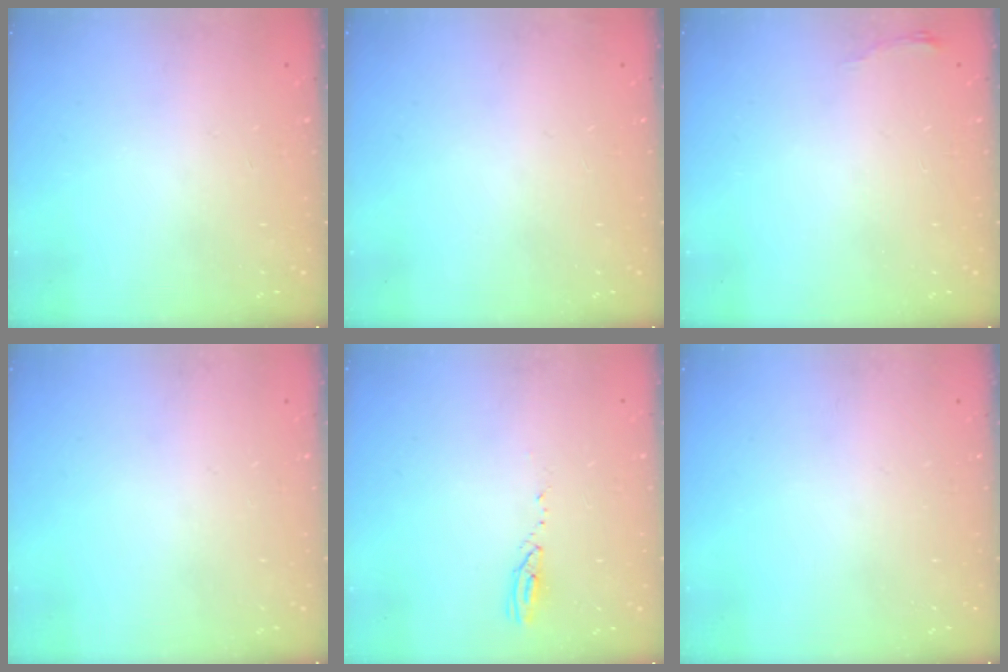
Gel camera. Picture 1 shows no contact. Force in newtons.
{"total": 2.2, "press": 2.1, "slide": 0.8}
{"total": 3.6, "press": 3.5, "slide": 0.5}
{"total": 0.0}
{"total": 3.7, "press": 3.7, "slide": 0.4}
{"total": 0.0}